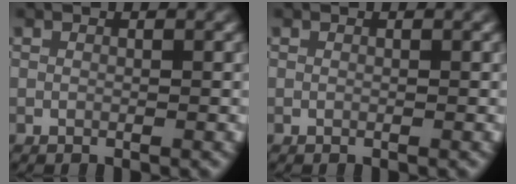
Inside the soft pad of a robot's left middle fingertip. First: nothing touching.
{"total": 0.0}